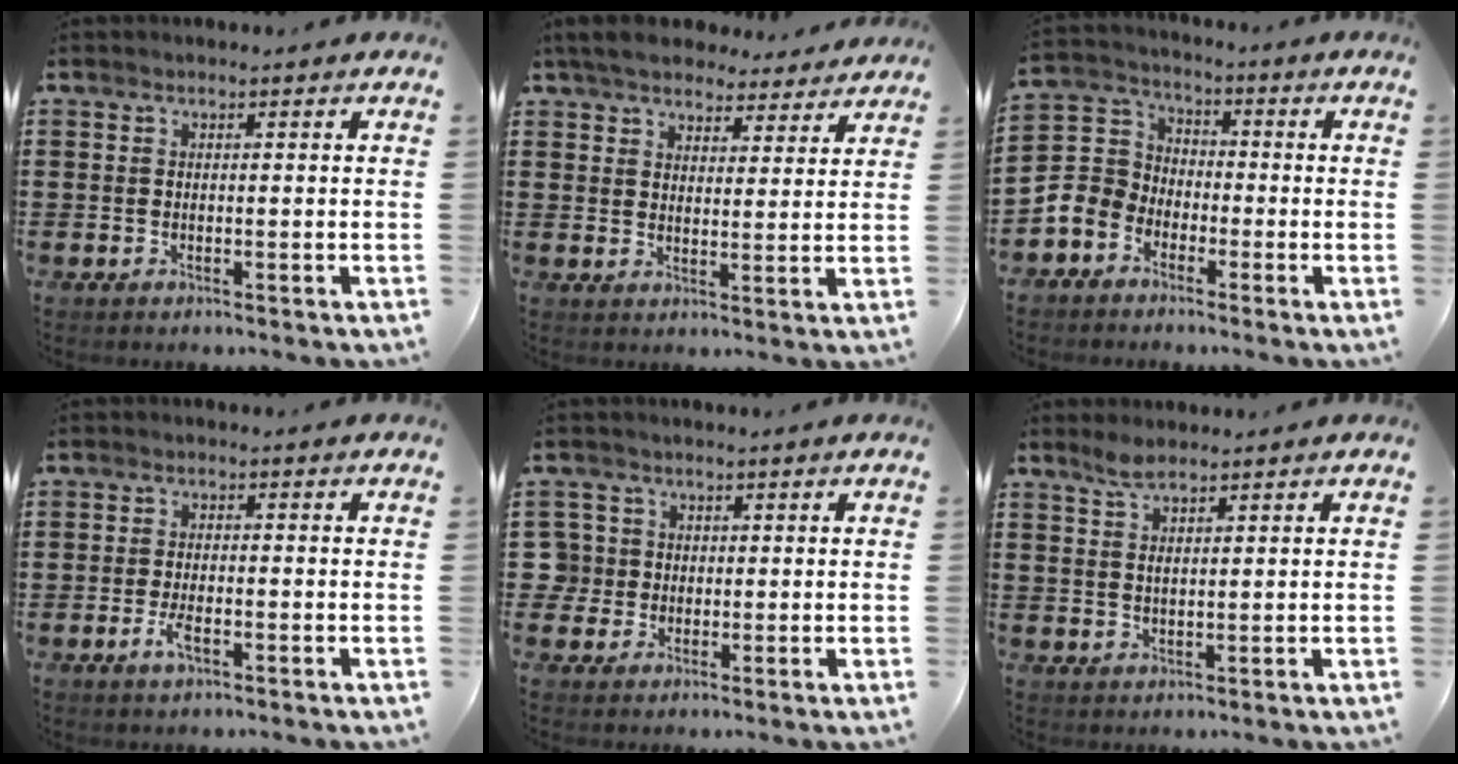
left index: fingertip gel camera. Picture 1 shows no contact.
{"total": 5.7, "force": [5.3, 1.3, 1.6], "torque": [-0.052, -0.017, 0.096]}
{"total": 6.3, "force": [-3.2, 5.2, 1.8], "torque": [-0.075, 0.011, -0.071]}
{"total": 3.1, "force": [-1.3, 1.1, 2.5], "torque": [-0.058, -0.003, -0.027]}
{"total": 3.7, "force": [0.4, 3.7, 0.3], "torque": [-0.041, 0.006, 0.001]}
{"total": 2.5, "force": [1.8, 0.6, 1.6], "torque": [-0.035, 0.004, 0.033]}